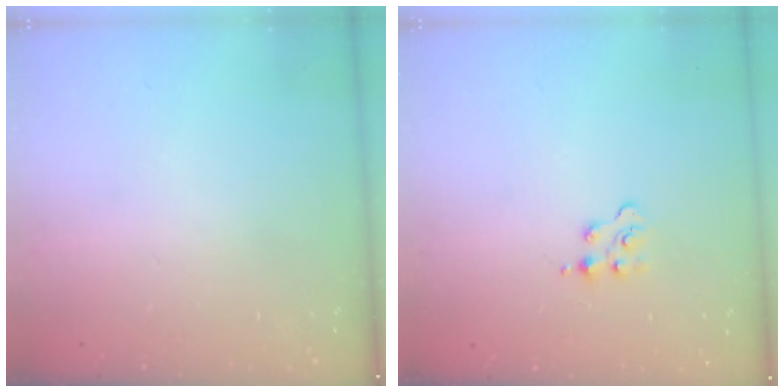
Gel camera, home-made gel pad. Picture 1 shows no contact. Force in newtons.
{"total": 2.1, "press": 2.1, "slide": 0.5}